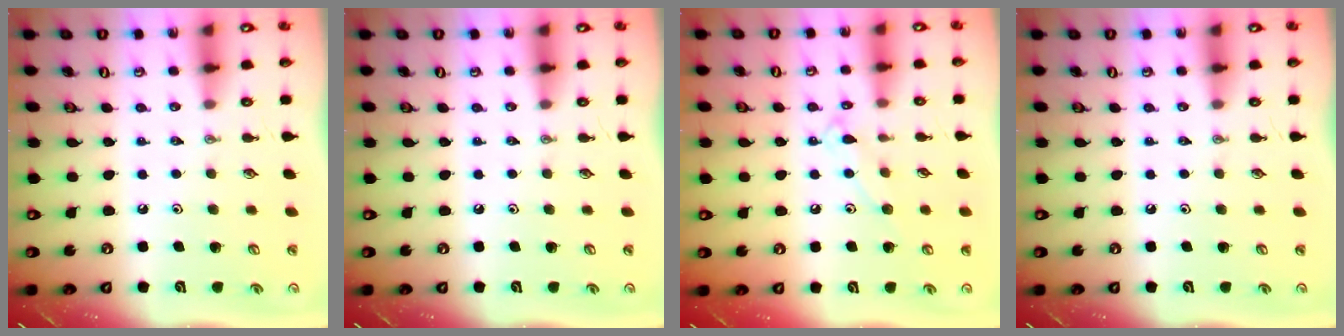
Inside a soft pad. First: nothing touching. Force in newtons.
{"total": 0.0}
{"total": 8.8, "press": 8.7, "slide": 0.8}
{"total": 0.0}